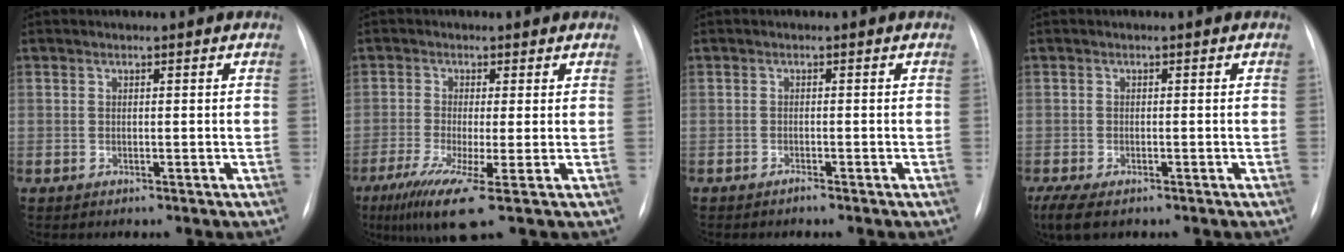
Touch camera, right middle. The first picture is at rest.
{"total": 7.4, "force": [-3.3, 0.0, 6.7], "torque": [-0.122, -0.028, -0.057]}
{"total": 0.6, "force": [-0.5, -0.1, 0.2], "torque": [-0.005, -0.003, -0.007]}
{"total": 5.8, "force": [-4.0, 2.4, 3.5], "torque": [-0.069, -0.016, -0.063]}